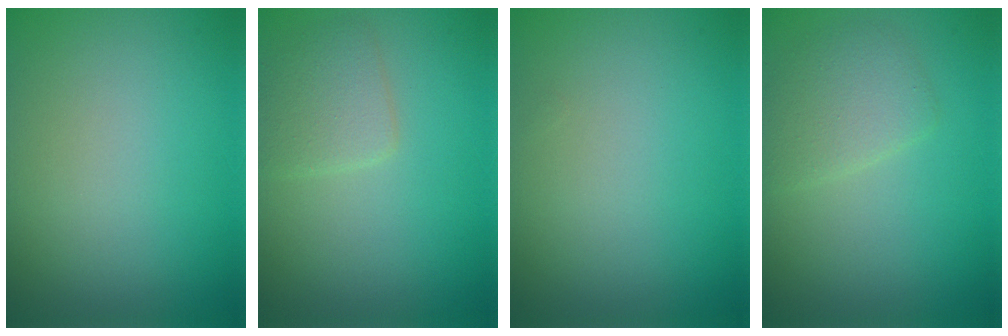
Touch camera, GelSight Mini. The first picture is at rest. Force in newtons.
{"total": 2.5, "press": 2.5, "slide": 0.1}
{"total": 0.0}
{"total": 2.7, "press": 2.7, "slide": 0.1}